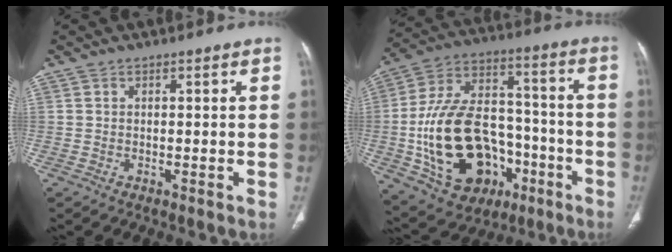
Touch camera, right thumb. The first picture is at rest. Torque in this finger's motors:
{"motor_torque": [0.93, 1.00, 2.15, -0.62, 0.57]}